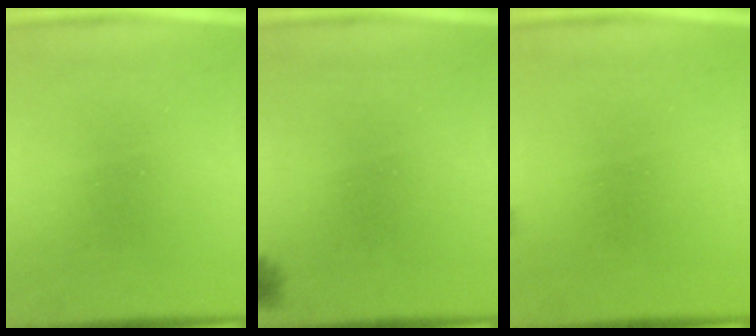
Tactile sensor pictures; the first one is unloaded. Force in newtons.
{"total": 1.6}
{"total": 0.6}